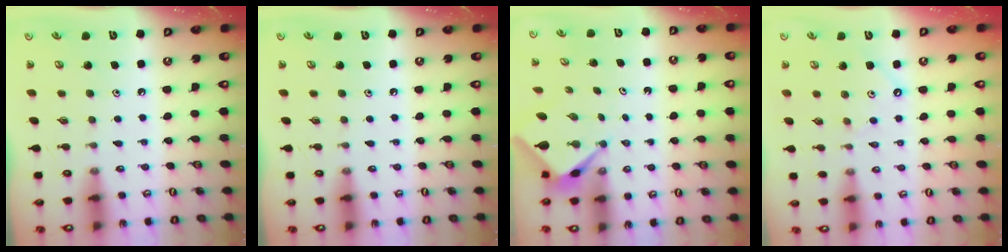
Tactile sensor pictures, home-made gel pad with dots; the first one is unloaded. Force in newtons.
{"total": 0.0}
{"total": 2.7, "press": 2.7, "slide": 0.2}
{"total": 1.8, "press": 1.8, "slide": 0.3}